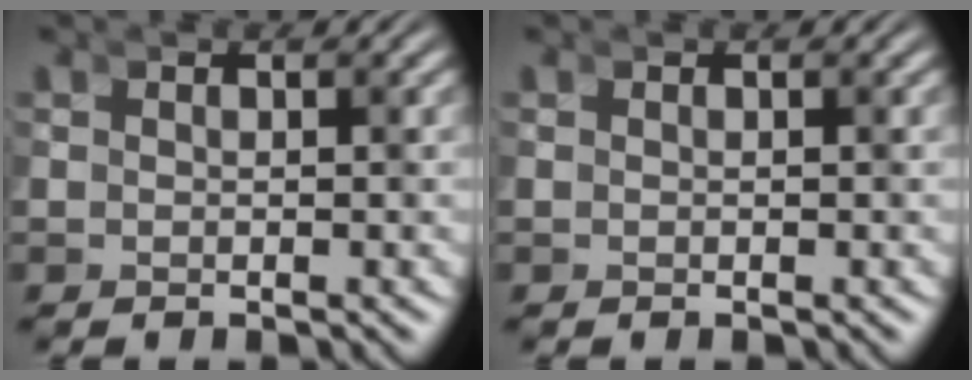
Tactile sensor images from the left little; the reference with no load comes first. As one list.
[{"total": 0.0}]